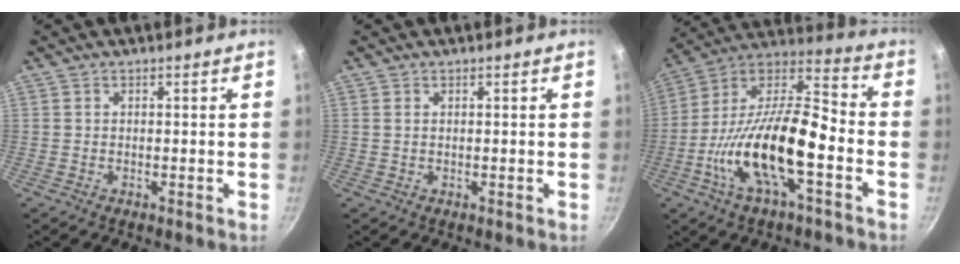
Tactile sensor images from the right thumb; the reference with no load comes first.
{"total": 0.5, "force": [0.3, 0.3, 0.3], "torque": [-0.007, 0.000, 0.005]}
{"total": 21.3, "force": [-6.3, 8.0, 18.7], "torque": [-0.338, 0.041, -0.132]}